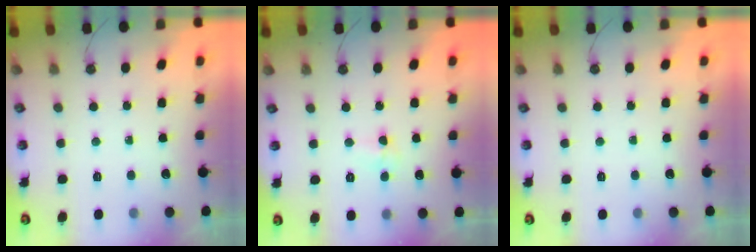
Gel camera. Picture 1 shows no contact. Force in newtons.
{"total": 3.3, "press": 3.3, "slide": 0.7}
{"total": 0.0}